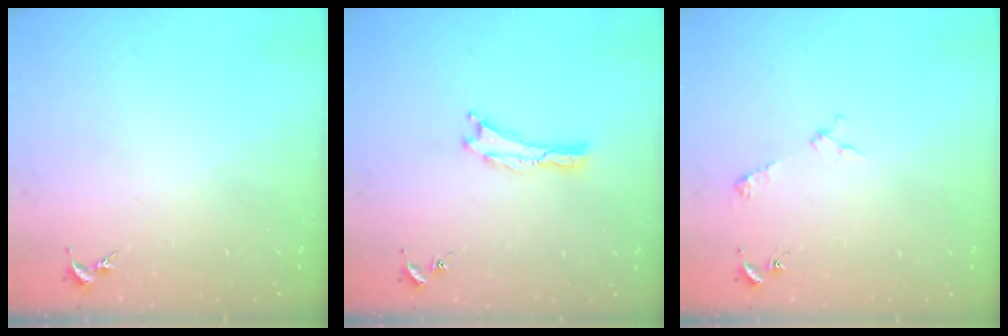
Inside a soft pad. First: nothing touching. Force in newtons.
{"total": 0.0}
{"total": 3.3, "press": 3.3, "slide": 0.4}